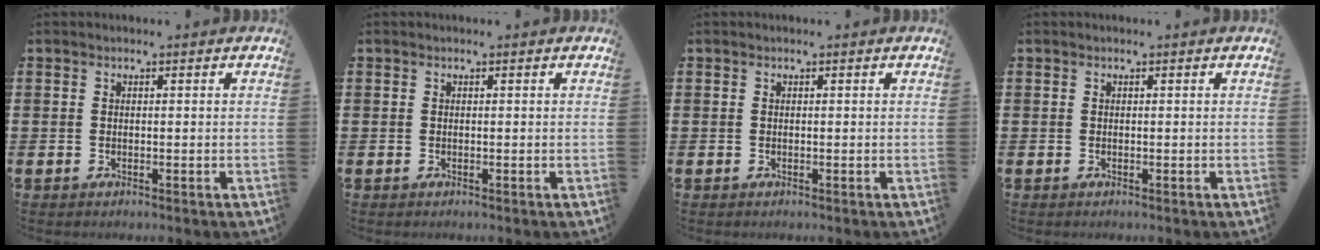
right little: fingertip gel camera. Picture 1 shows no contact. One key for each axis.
{"total": 0.0}
{"total": 0.0}
{"total": 0.0}